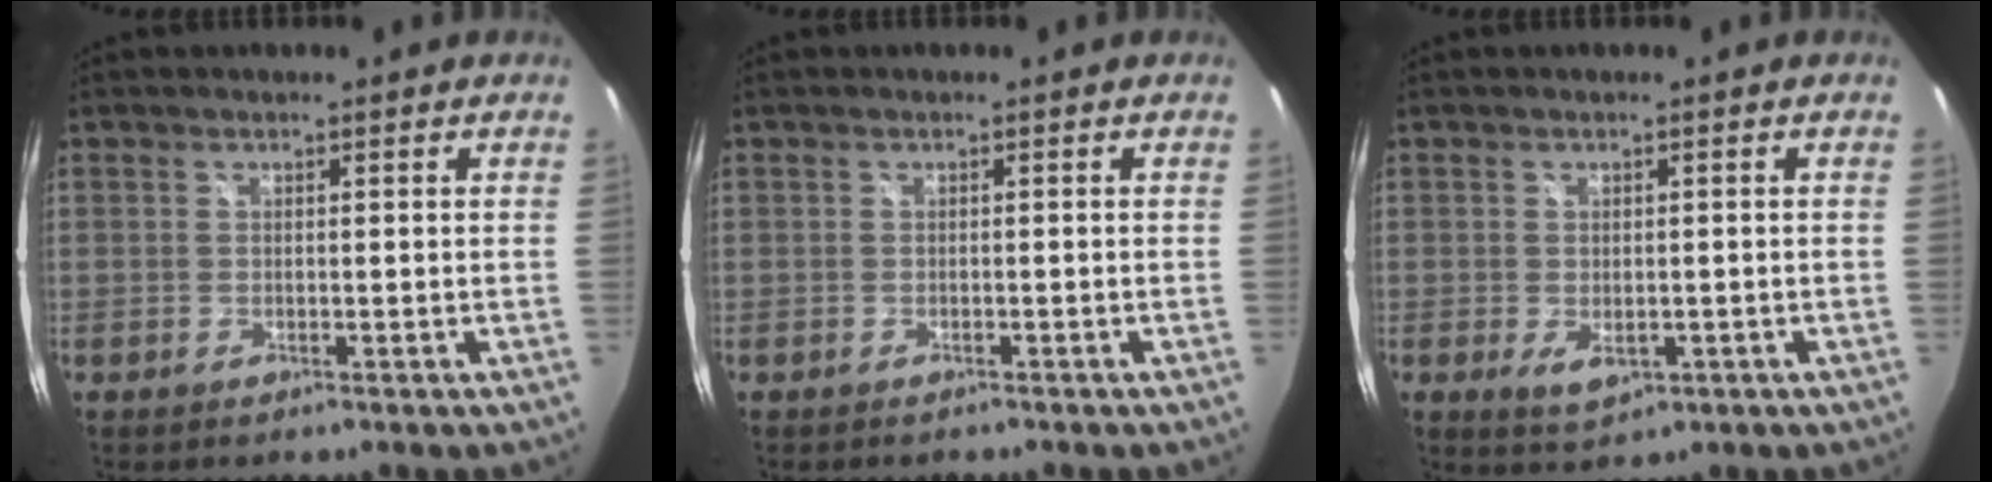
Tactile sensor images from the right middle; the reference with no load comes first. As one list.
[{"total": 0.6, "force": [-0.5, 0.2, -0.1], "torque": [0.000, 0.001, -0.011]}, {"total": 3.8, "force": [-1.0, 2.4, 2.8], "torque": [-0.048, -0.010, -0.011]}]